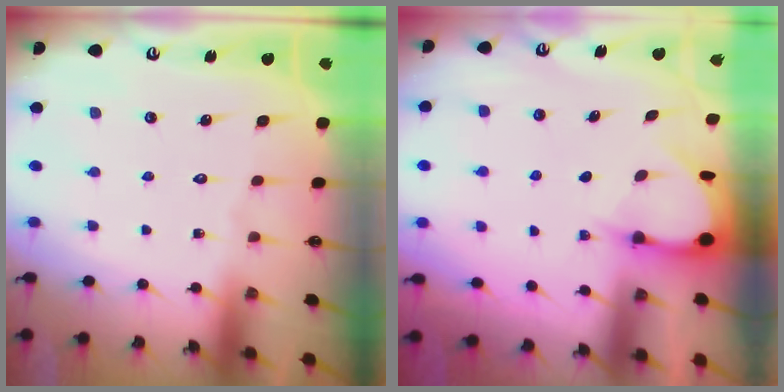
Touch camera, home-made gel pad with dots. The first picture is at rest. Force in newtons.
{"total": 3.3, "press": 3.3, "slide": 0.4}